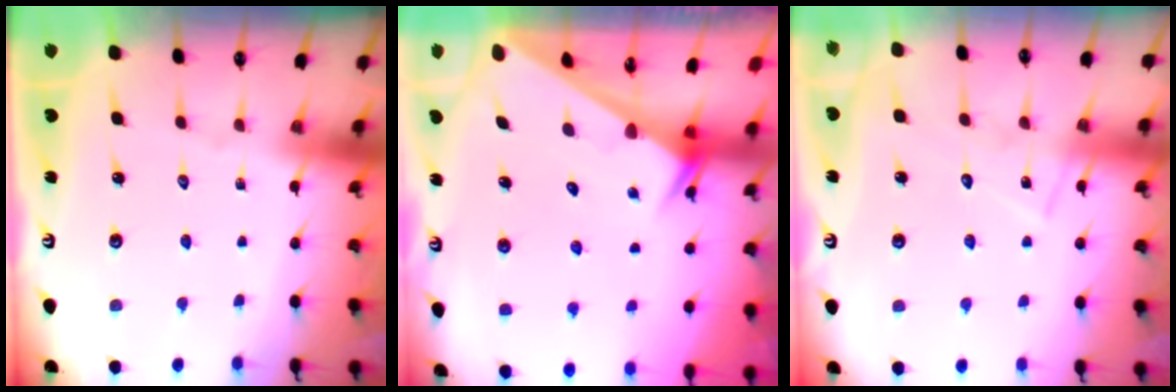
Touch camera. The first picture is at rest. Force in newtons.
{"total": 2.6, "press": 2.6, "slide": 0.1}
{"total": 10.5, "press": 10.5, "slide": 0.6}